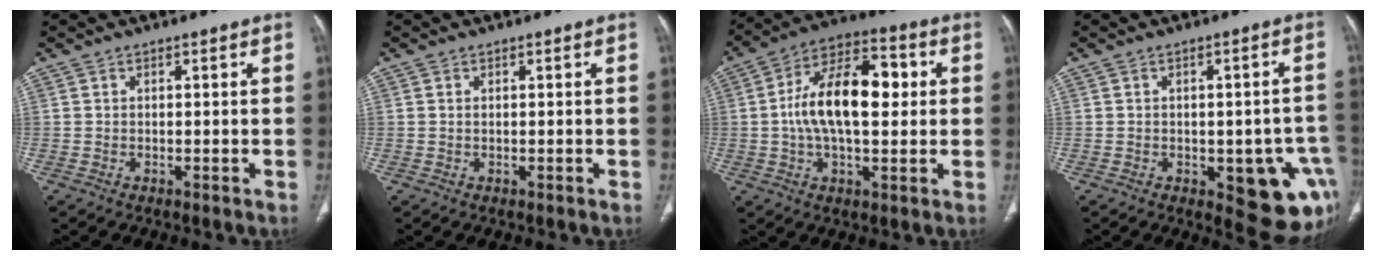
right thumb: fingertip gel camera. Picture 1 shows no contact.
{"total": 0.0}
{"total": 16.9, "force": [1.5, 8.7, 14.4], "torque": [-0.236, 0.028, 0.019]}
{"total": 13.8, "force": [-4.5, 6.3, 11.4], "torque": [-0.097, 0.013, -0.038]}